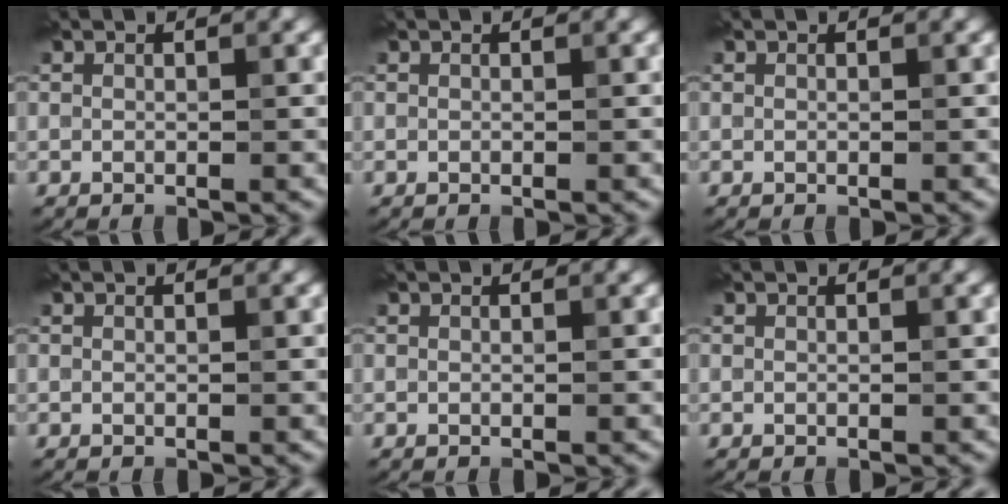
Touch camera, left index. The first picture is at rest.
{"total": 0.0}
{"total": 0.0}
{"total": 0.0}
{"total": 0.0}
{"total": 0.0}